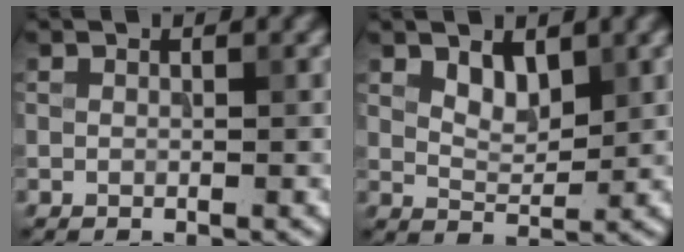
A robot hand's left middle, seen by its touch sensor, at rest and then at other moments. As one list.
[{"total": 2.5, "force": [1.4, 1.3, 1.5], "torque": [-0.030, -0.007, 0.031]}]